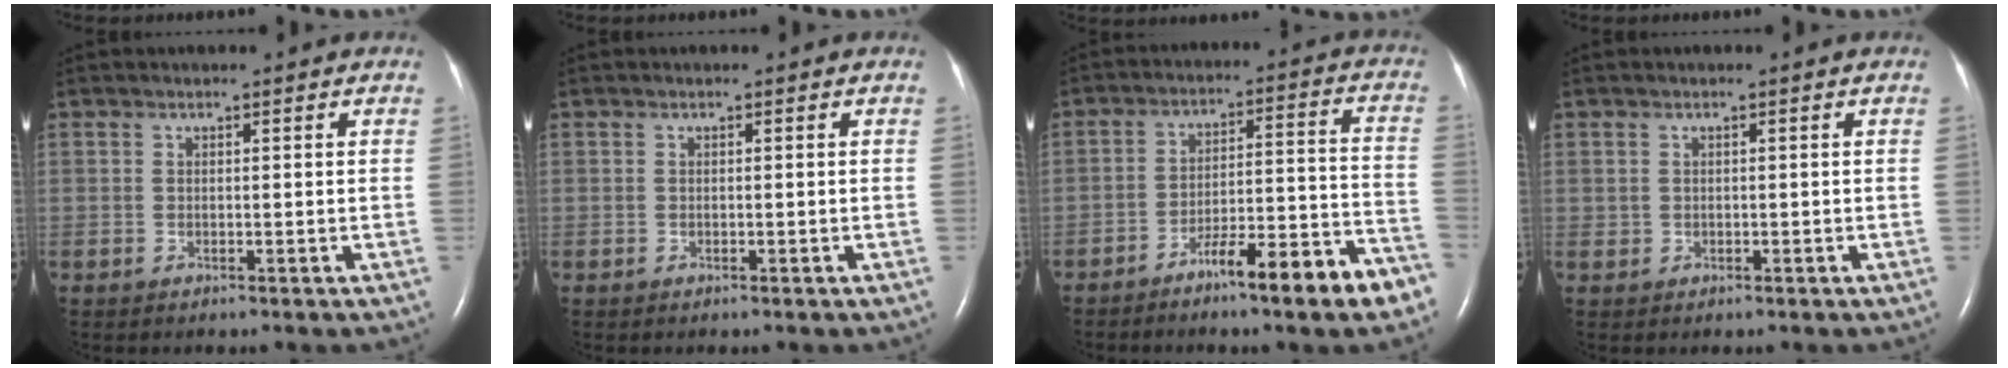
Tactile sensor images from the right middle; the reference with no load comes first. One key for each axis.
{"total": 0.0}
{"total": 11.9, "fx": -8.1, "fy": 1.1, "fz": 8.7, "tx": -0.121, "ty": 0.020, "tz": -0.122}
{"total": 0.6, "fx": 0.0, "fy": 0.6, "fz": 0.1, "tx": 0.000, "ty": 0.002, "tz": 0.001}